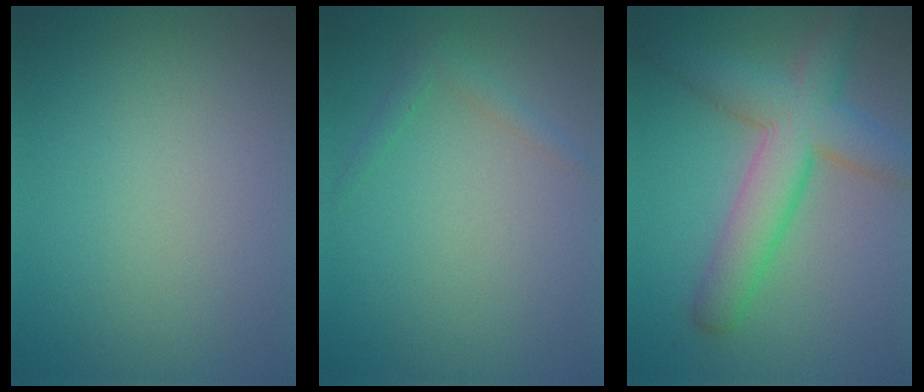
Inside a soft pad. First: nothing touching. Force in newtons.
{"total": 1.2, "press": 1.2, "slide": 0.1}
{"total": 6.8, "press": 6.8, "slide": 0.2}